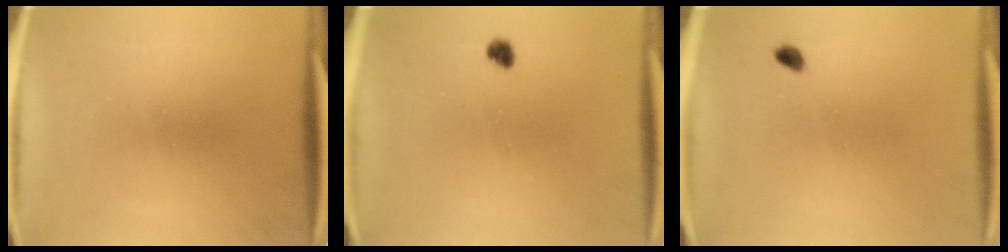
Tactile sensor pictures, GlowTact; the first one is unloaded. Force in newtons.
{"total": 1.7}
{"total": 1.4}